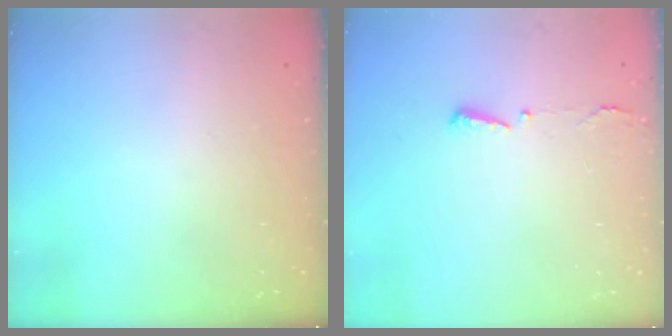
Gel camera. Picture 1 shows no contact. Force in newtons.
{"total": 2.9, "press": 2.8, "slide": 0.6}